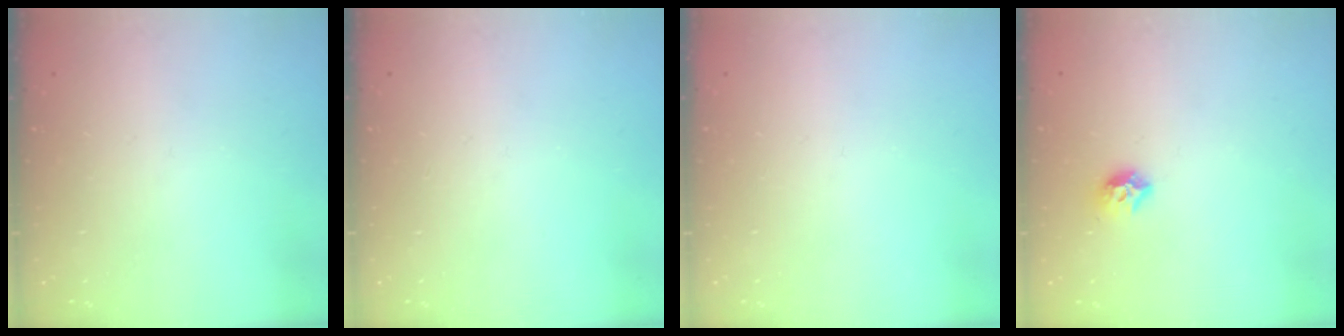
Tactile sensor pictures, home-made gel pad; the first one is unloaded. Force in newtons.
{"total": 0.0}
{"total": 0.0}
{"total": 7.9, "press": 7.8, "slide": 1.0}